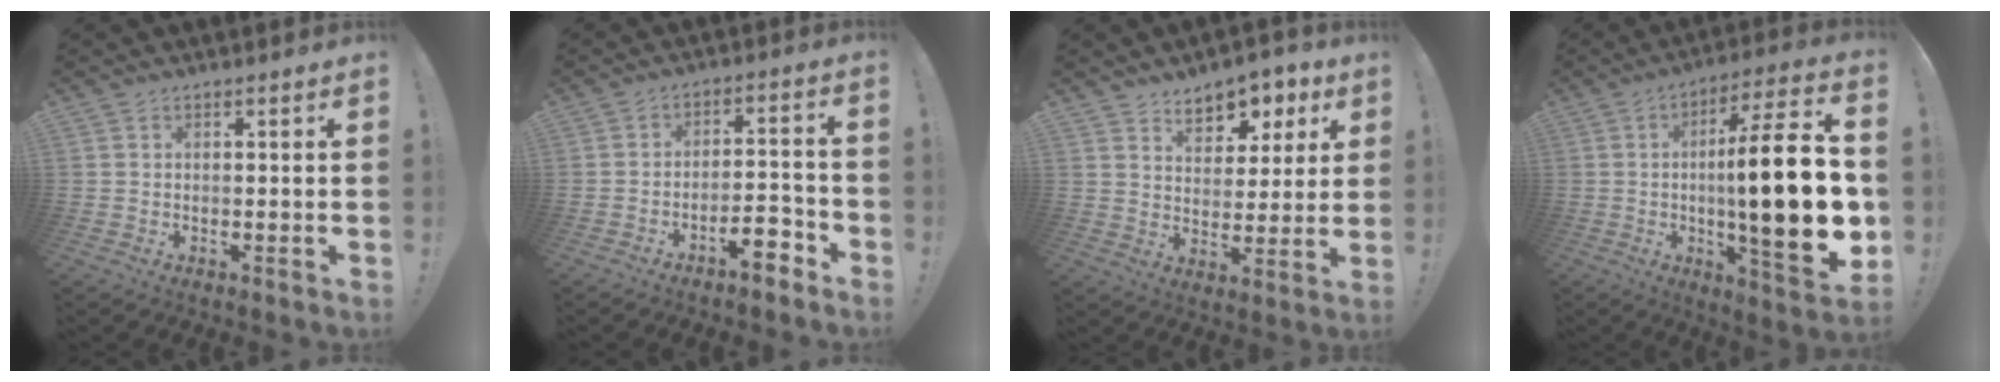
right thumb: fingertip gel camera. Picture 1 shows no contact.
{"total": 7.7, "force": [-5.9, 2.0, 4.5], "torque": [-0.062, 0.041, -0.101]}
{"total": 8.1, "force": [5.4, 5.4, 2.8], "torque": [-0.028, -0.040, 0.100]}
{"total": 24.5, "force": [-1.4, 4.7, 24.0], "torque": [-0.392, -0.005, -0.028]}